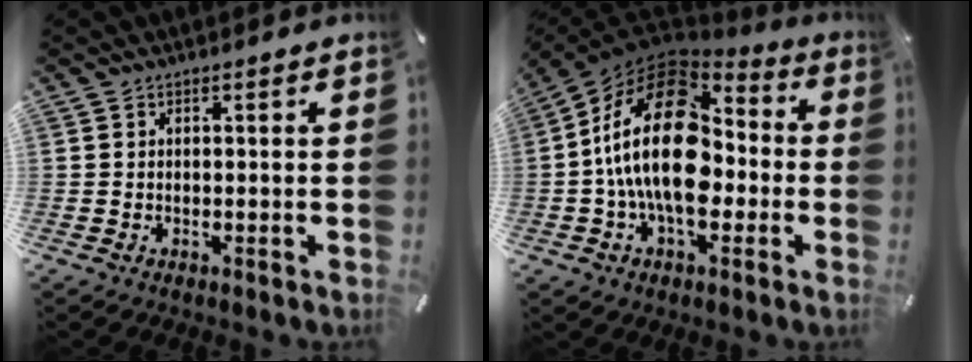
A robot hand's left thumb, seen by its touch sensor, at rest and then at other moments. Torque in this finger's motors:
{"motor_torque": [1.61, 3.40, 0.96, -0.04, 1.06]}